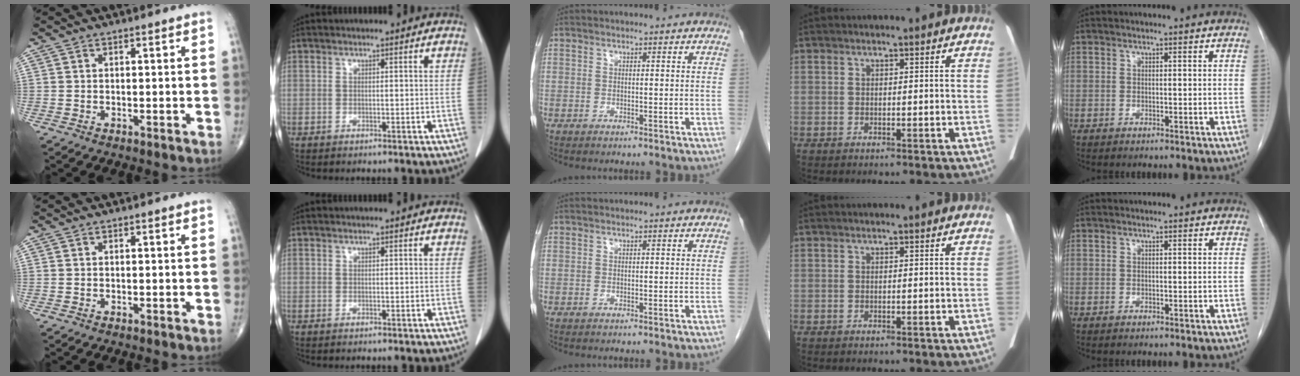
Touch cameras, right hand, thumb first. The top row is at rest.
{}